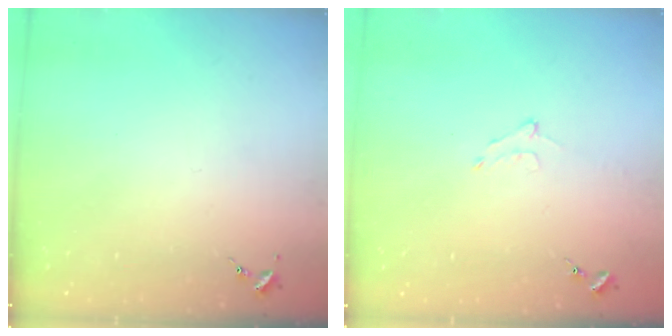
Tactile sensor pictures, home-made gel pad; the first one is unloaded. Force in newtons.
{"total": 5.4, "press": 5.3, "slide": 0.8}